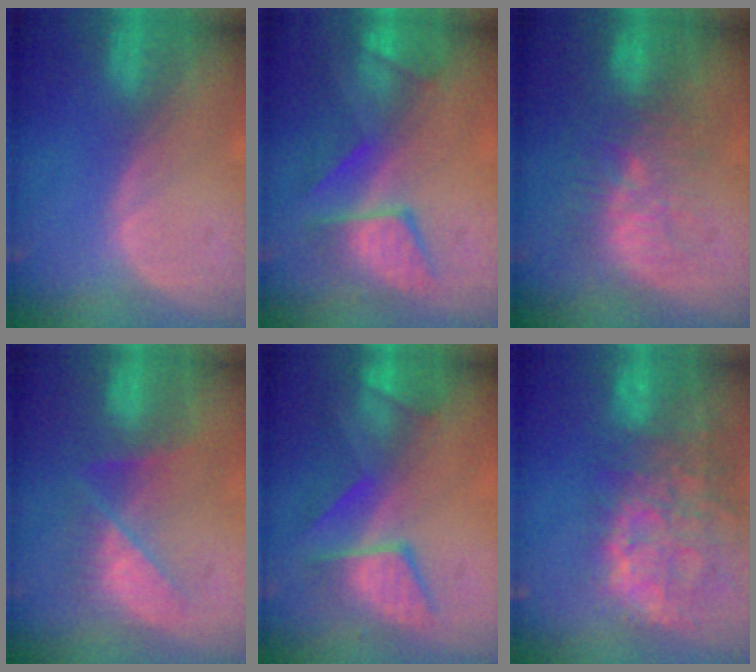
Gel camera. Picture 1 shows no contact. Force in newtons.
{"total": 9.5, "press": 8.4, "slide": 4.5}
{"total": 9.4, "press": 8.9, "slide": 2.9}
{"total": 7.1, "press": 6.9, "slide": 1.2}
{"total": 8.6, "press": 8.2, "slide": 2.6}
{"total": 13.8, "press": 11.2, "slide": 8.0}